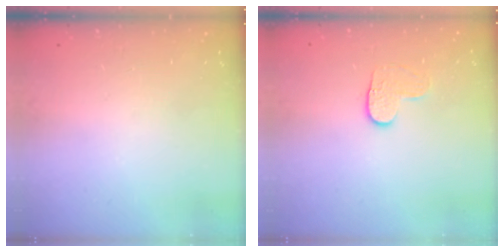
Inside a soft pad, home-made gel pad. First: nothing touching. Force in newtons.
{"total": 4.0, "press": 4.0, "slide": 0.4}